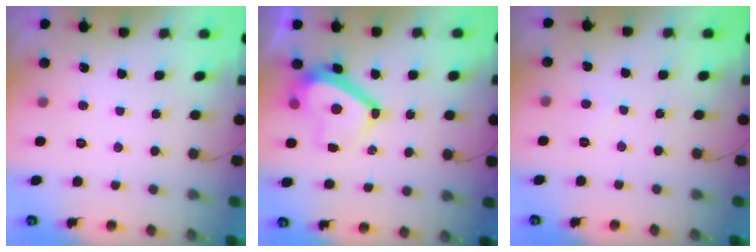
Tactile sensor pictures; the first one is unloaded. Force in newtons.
{"total": 9.8, "press": 9.7, "slide": 1.6}
{"total": 3.0, "press": 3.0, "slide": 0.3}